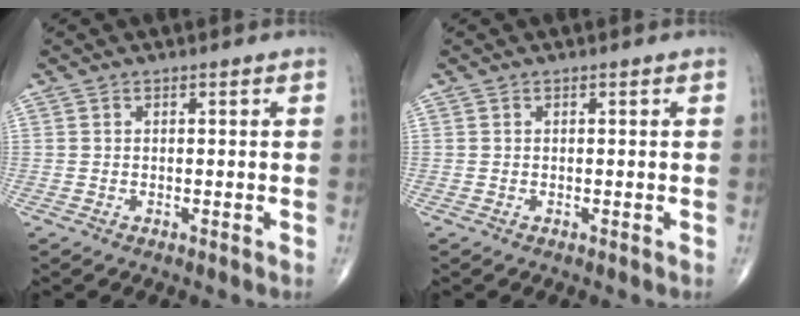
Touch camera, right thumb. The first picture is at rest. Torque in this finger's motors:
{"motor_torque": [-0.03, -0.01, -0.01, 0.02, 0.00]}